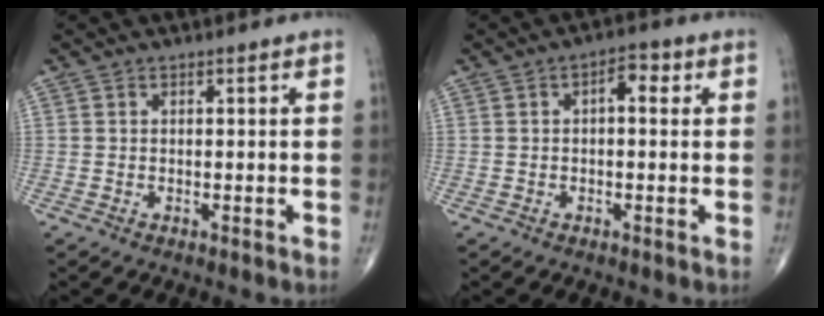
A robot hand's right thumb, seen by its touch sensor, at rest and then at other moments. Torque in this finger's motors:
{"motor_torque": [0.01, -0.01, 0.55, 0.27, 0.00]}